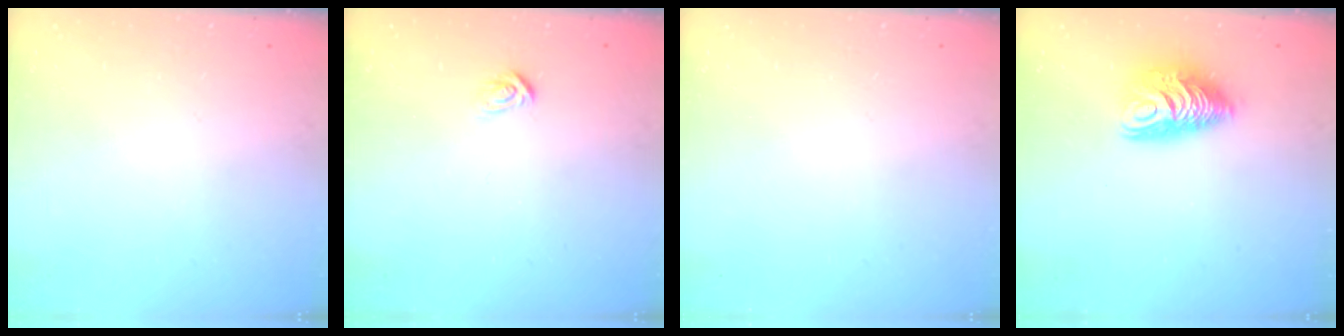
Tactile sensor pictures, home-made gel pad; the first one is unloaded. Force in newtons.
{"total": 2.6, "press": 2.6, "slide": 0.3}
{"total": 0.0}
{"total": 10.2, "press": 10.2, "slide": 0.9}